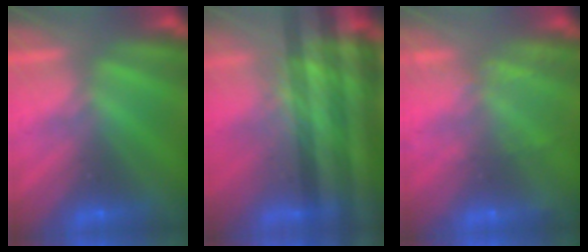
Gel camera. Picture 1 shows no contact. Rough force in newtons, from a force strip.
{"total": 8.3}
{"total": 2.3}